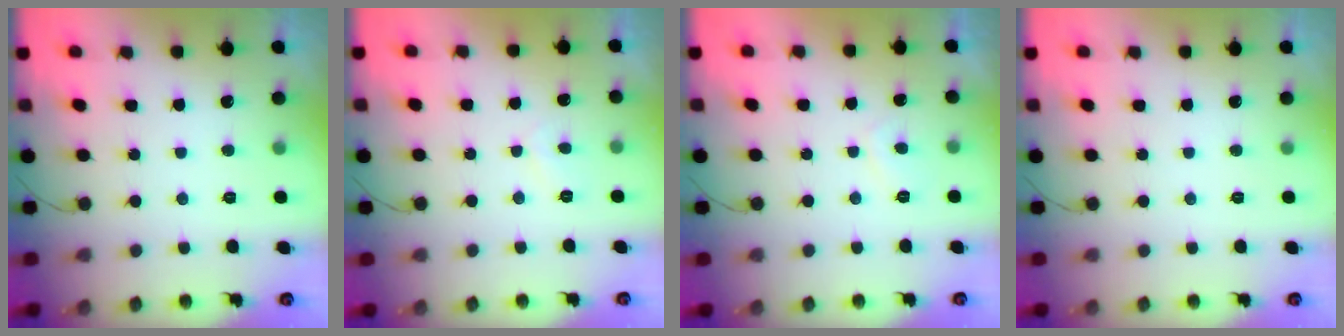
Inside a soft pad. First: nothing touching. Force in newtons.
{"total": 2.0, "press": 1.9, "slide": 0.4}
{"total": 2.0, "press": 1.9, "slide": 0.5}
{"total": 0.0}